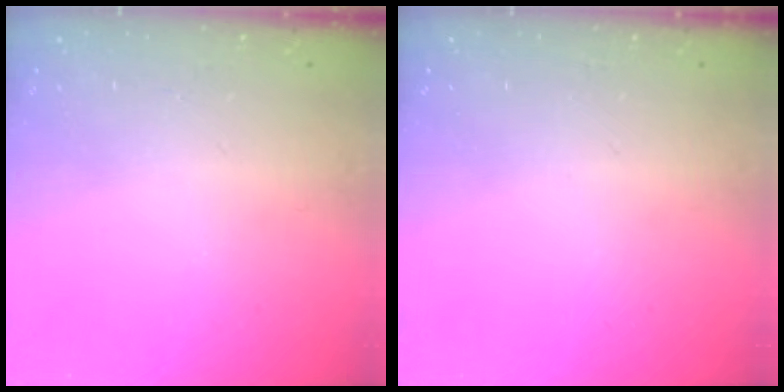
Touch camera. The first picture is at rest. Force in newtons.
{"total": 0.0}